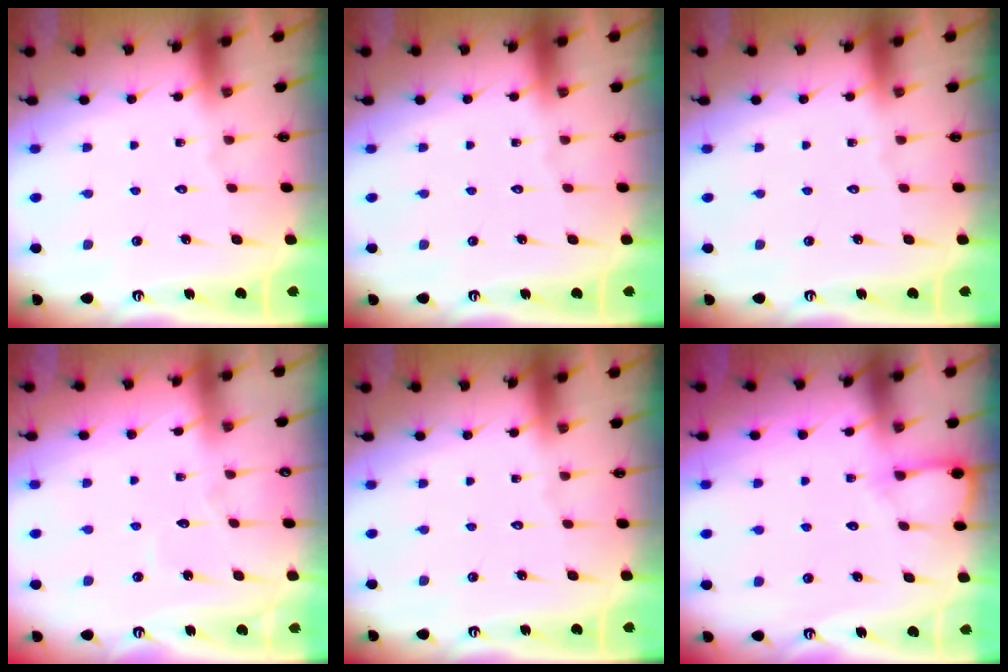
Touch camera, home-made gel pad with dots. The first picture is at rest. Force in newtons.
{"total": 0.0}
{"total": 0.0}
{"total": 2.8, "press": 2.8, "slide": 0.3}
{"total": 0.0}
{"total": 5.3, "press": 5.2, "slide": 0.6}